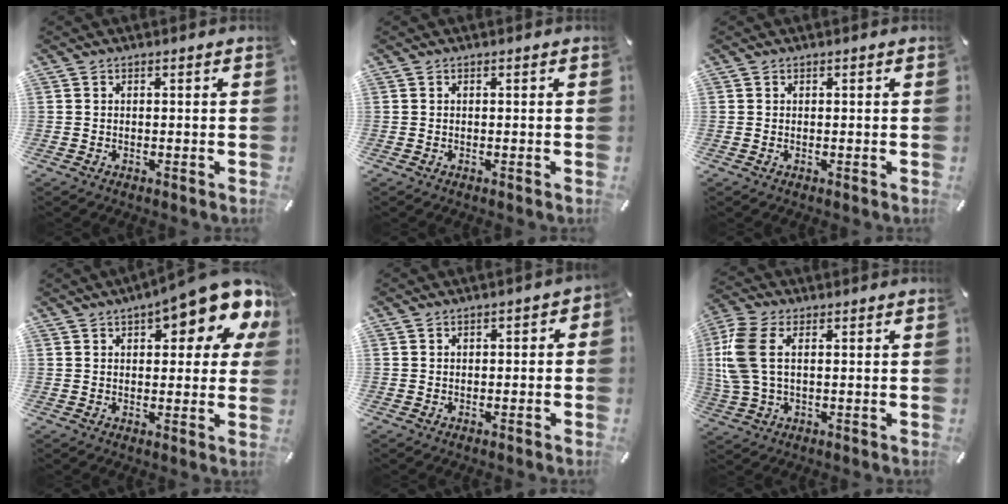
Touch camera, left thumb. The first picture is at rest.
{"total": 0.0}
{"total": 0.0}
{"total": 14.5, "force": [8.2, 5.3, 10.7], "torque": [-0.134, -0.047, 0.134]}
{"total": 1.8, "force": [-0.9, 1.1, 1.0], "torque": [-0.017, 0.007, -0.020]}
{"total": 9.3, "force": [1.8, 5.3, 7.5], "torque": [-0.196, -0.006, 0.027]}